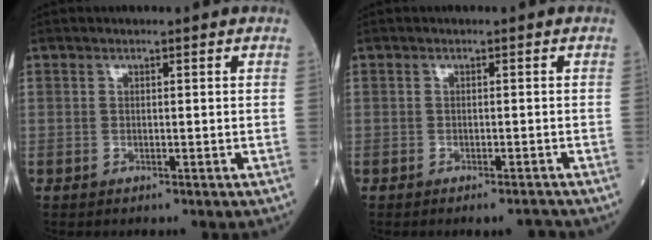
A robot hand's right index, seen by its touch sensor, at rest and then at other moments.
{"total": 1.8, "force": [-1.5, 0.1, 0.9], "torque": [-0.007, -0.004, -0.019]}